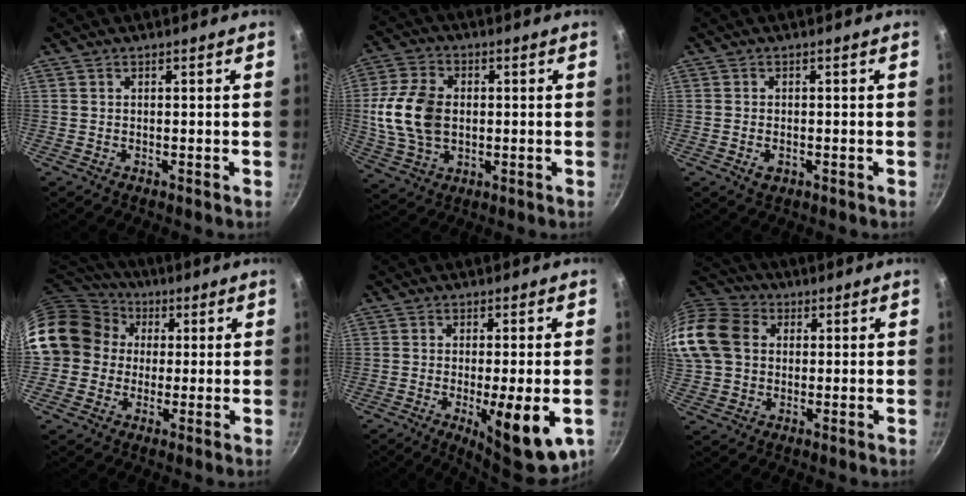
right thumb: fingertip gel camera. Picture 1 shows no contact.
{"total": 13.3, "force": [0.4, 9.3, 9.5], "torque": [-0.173, 0.005, 0.007]}
{"total": 2.1, "force": [-0.8, 1.4, 1.4], "torque": [-0.025, 0.001, -0.011]}
{"total": 16.9, "force": [1.8, 15.0, 7.6], "torque": [-0.122, 0.041, 0.019]}
{"total": 12.0, "force": [-3.8, 2.9, 11.0], "torque": [-0.146, -0.002, -0.047]}
{"total": 17.4, "force": [2.6, 14.0, 10.0], "torque": [-0.206, 0.033, 0.035]}